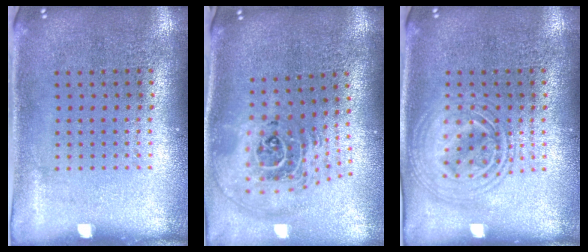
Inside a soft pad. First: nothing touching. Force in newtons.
{"total": 2.5, "press": 1.8, "slide": 1.6}
{"total": 1.9, "press": 1.9, "slide": 0.3}